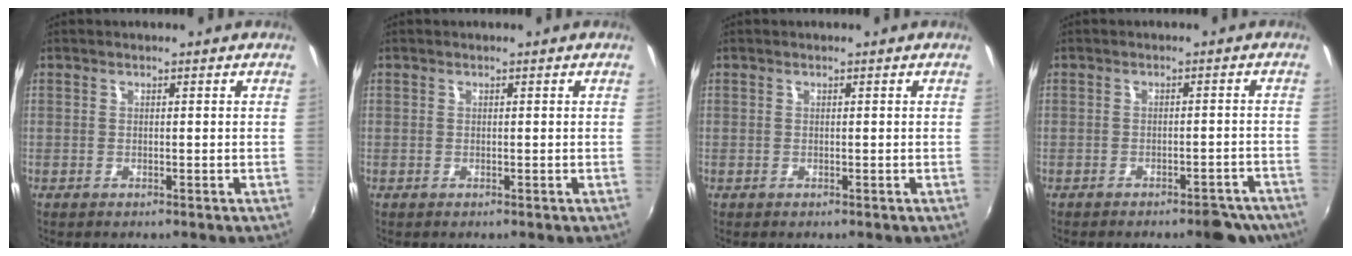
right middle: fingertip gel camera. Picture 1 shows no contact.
{"total": 0.0}
{"total": 0.0}
{"total": 7.3, "force": [-6.0, 2.5, 3.3], "torque": [-0.041, 0.008, -0.057]}